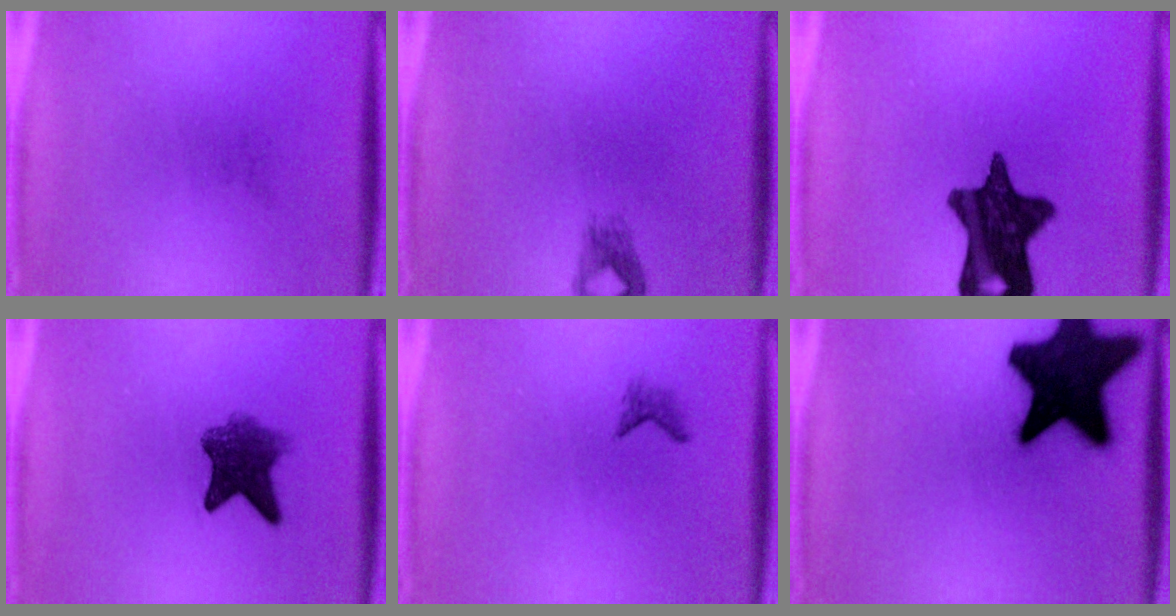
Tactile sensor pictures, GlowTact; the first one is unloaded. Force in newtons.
{"total": 1.5}
{"total": 13.8}
{"total": 6.3}
{"total": 1.0}
{"total": 20.0}